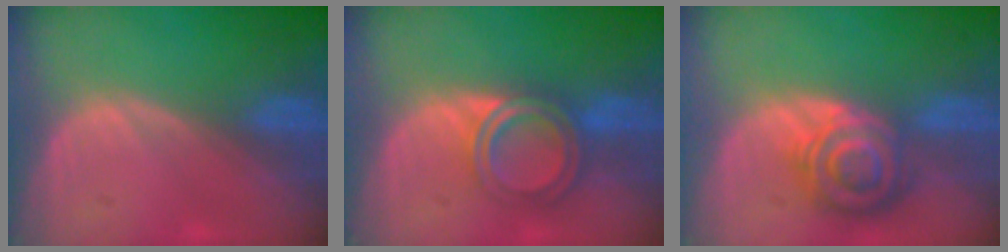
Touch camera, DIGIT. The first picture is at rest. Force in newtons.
{"total": 6.5, "press": 5.5, "slide": 3.4}
{"total": 8.2, "press": 7.1, "slide": 4.1}